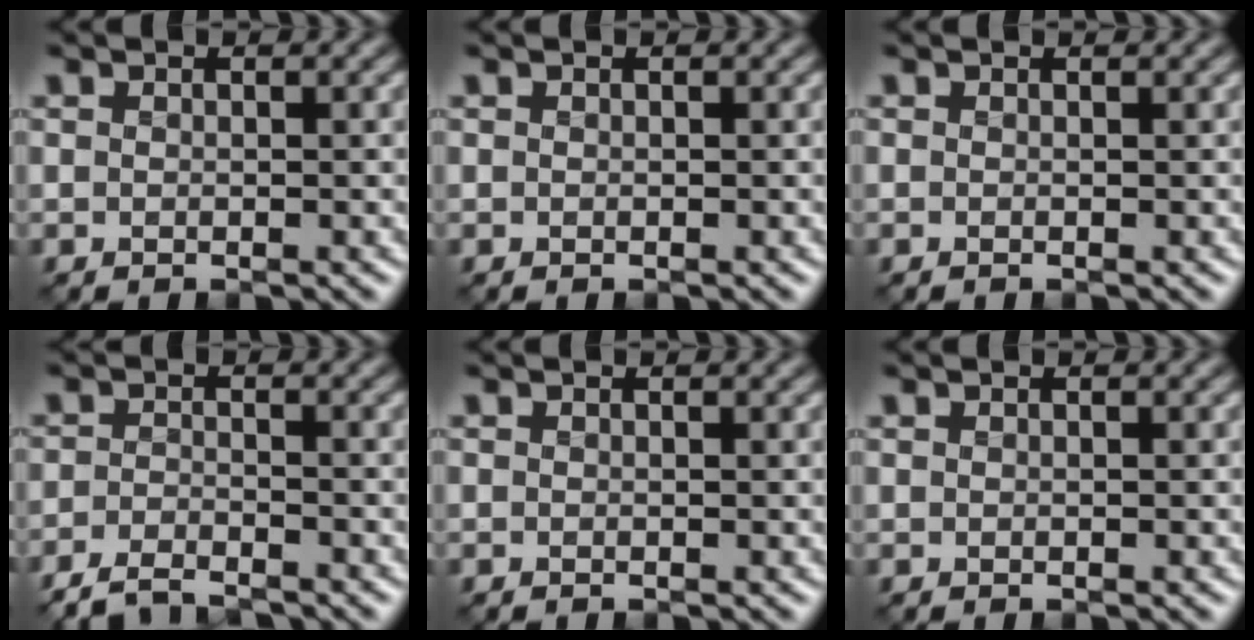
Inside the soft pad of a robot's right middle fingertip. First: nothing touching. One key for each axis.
{"total": 0.0}
{"total": 0.0}
{"total": 3.2, "fx": -3.0, "fy": 0.5, "fz": 1.0, "tx": -0.021, "ty": -0.005, "tz": -0.064}
{"total": 0.0}
{"total": 0.0}